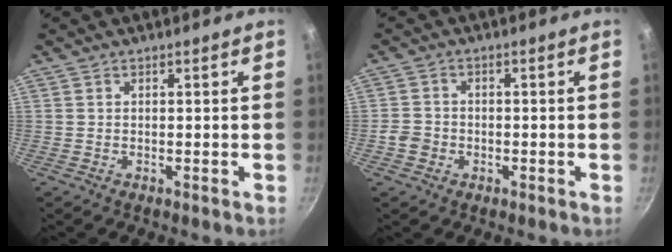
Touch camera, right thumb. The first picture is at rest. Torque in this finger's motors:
{"motor_torque": [0.25, 0.18, -0.19, 0.00, -0.01]}